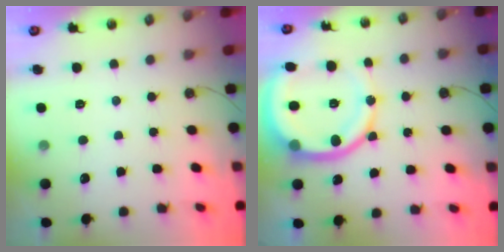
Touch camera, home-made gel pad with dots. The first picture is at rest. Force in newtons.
{"total": 16.2, "press": 16.1, "slide": 2.0}